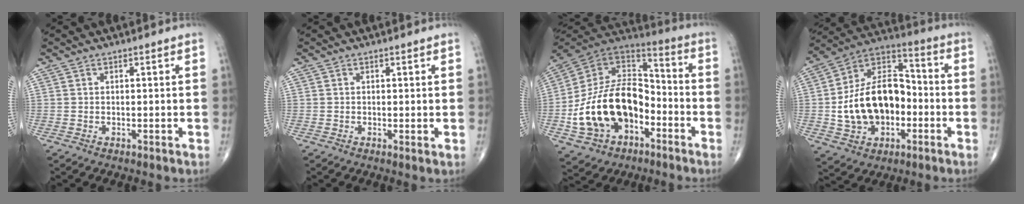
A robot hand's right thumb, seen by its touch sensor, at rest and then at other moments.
{"total": 0.6, "force": [0.0, 0.2, 0.6], "torque": [-0.013, -0.004, -0.004]}
{"total": 21.8, "force": [-6.5, 14.7, 14.8], "torque": [-0.238, 0.065, -0.111]}
{"total": 19.3, "force": [-2.8, 13.0, 14.0], "torque": [-0.214, 0.040, -0.046]}